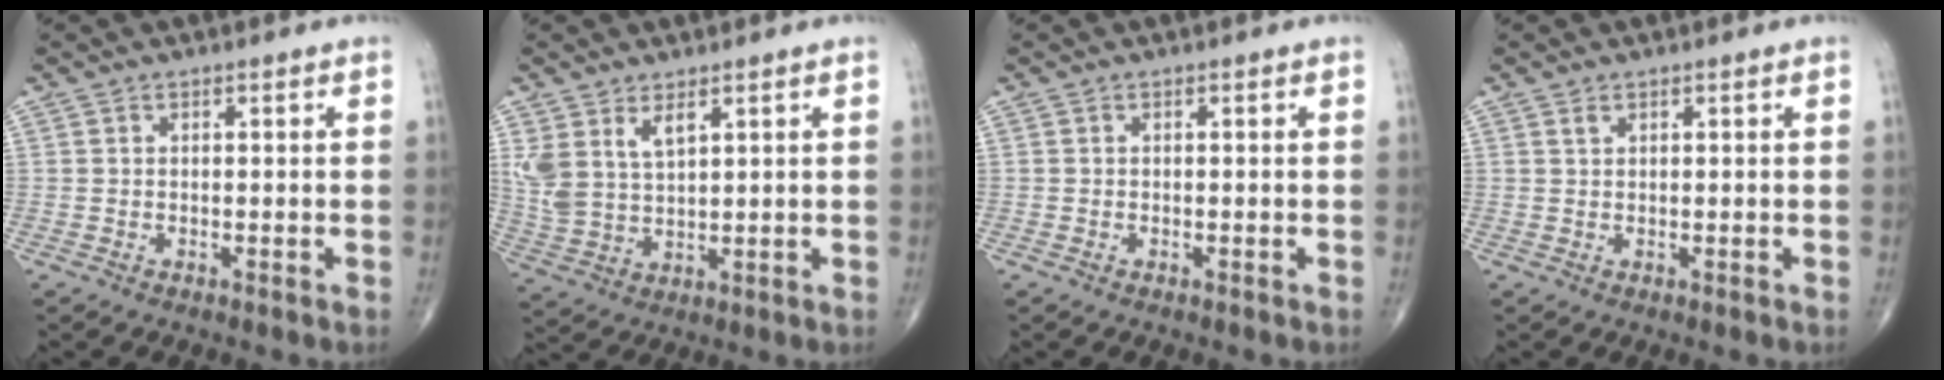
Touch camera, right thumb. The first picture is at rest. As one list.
[{"total": 7.3, "force": [3.6, 3.7, 5.1], "torque": [-0.102, -0.014, 0.083]}, {"total": 0.0}, {"total": 0.7, "force": [0.5, 0.4, 0.4], "torque": [-0.006, 0.000, 0.011]}]